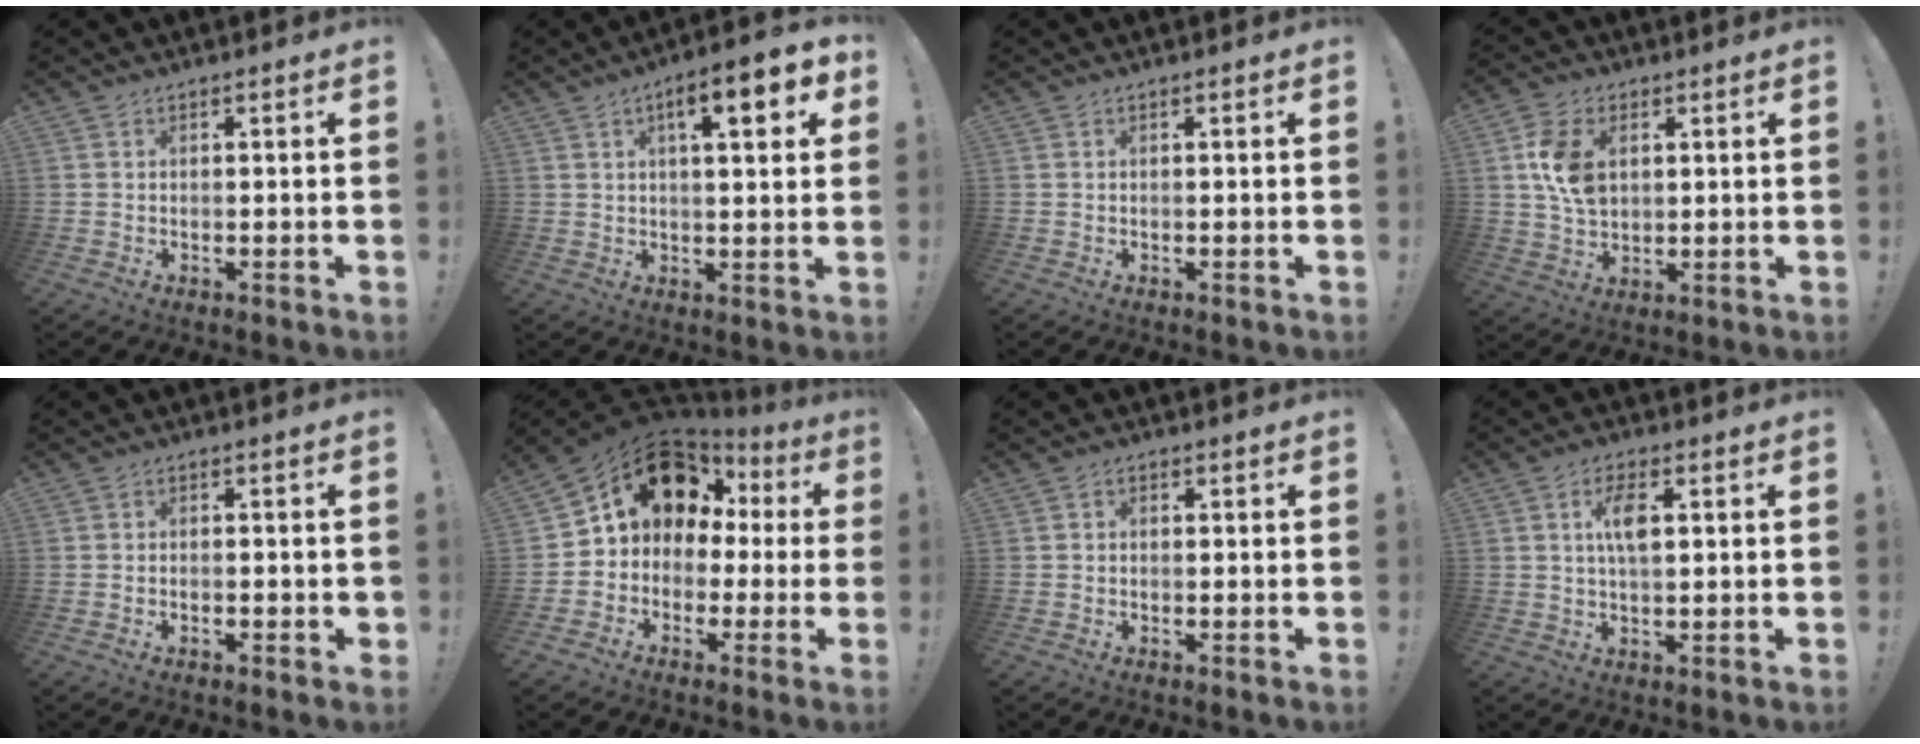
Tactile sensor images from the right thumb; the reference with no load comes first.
{"total": 9.8, "force": [3.9, 2.4, 8.7], "torque": [-0.111, -0.013, 0.054]}
{"total": 0.0}
{"total": 10.9, "force": [2.8, 7.6, 7.3], "torque": [-0.127, -0.002, 0.051]}
{"total": 1.2, "force": [-0.5, 0.7, 0.9], "torque": [-0.011, 0.003, -0.009]}
{"total": 13.7, "force": [5.0, 10.4, 7.3], "torque": [-0.111, -0.024, 0.099]}
{"total": 1.2, "force": [-0.6, 0.8, 0.6], "torque": [-0.014, 0.006, -0.011]}
{"total": 6.7, "force": [1.4, 2.9, 5.9], "torque": [-0.097, 0.003, 0.020]}